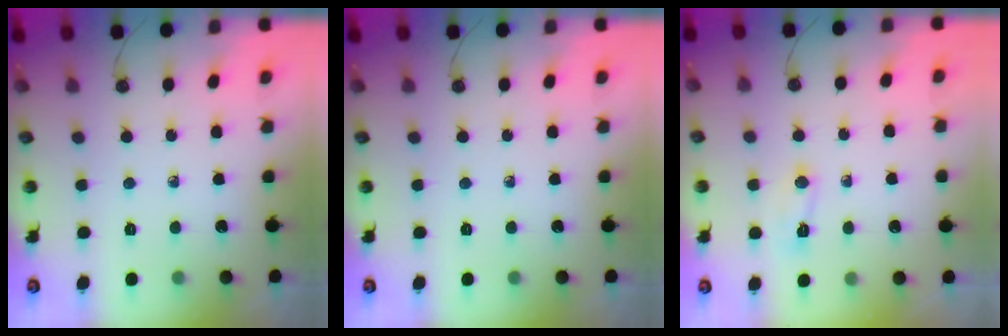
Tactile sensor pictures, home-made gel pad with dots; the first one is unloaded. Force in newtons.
{"total": 0.0}
{"total": 3.9, "press": 3.8, "slide": 0.7}